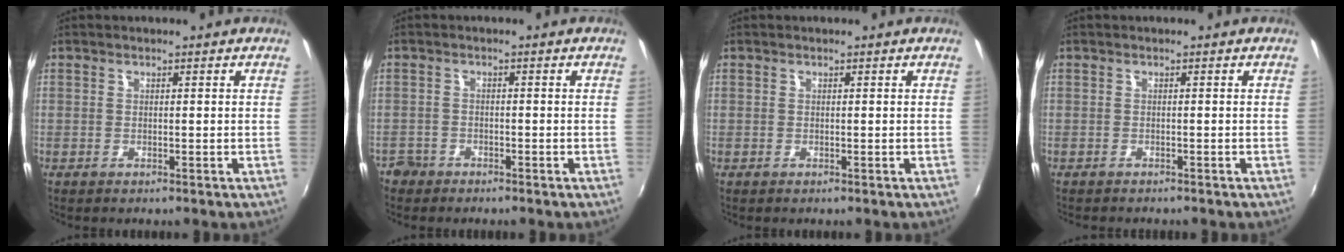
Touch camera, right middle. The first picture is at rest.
{"total": 3.3, "force": [-2.5, 2.1, 0.4], "torque": [-0.020, 0.001, -0.050]}
{"total": 0.0}
{"total": 1.7, "force": [-1.6, 0.4, 0.4], "torque": [-0.013, -0.011, -0.024]}